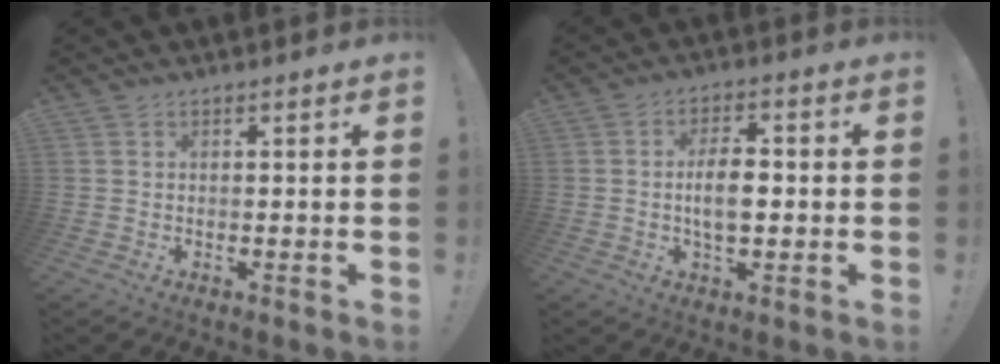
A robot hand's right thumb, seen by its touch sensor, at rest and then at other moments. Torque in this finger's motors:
{"motor_torque": [-0.26, 0.32, -0.11, 0.29, 0.04]}